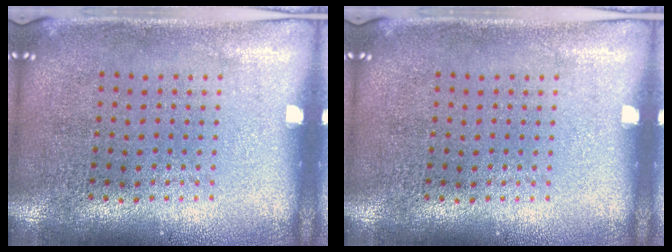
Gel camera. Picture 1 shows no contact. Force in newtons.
{"total": 0.0}